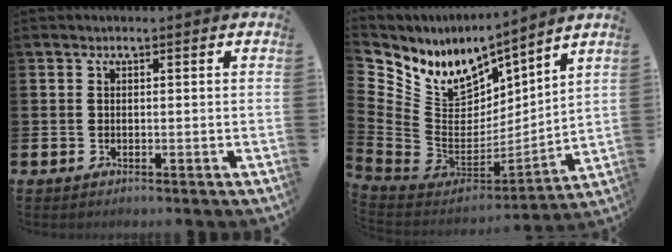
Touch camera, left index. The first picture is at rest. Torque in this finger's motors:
{"motor_torque": [0.02, -0.13, 0.06, 0.00]}